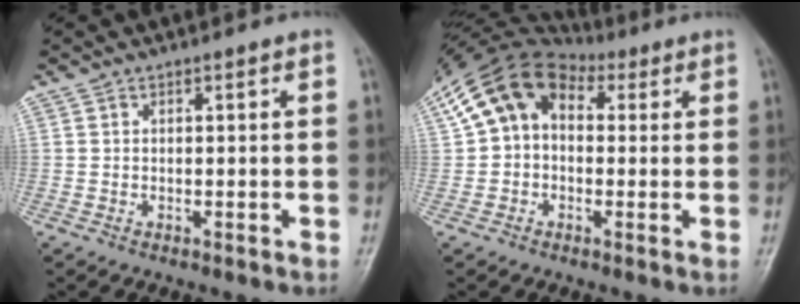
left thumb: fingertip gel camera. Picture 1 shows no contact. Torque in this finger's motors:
{"motor_torque": [0.36, 0.51, 0.08, -0.19, 0.41]}